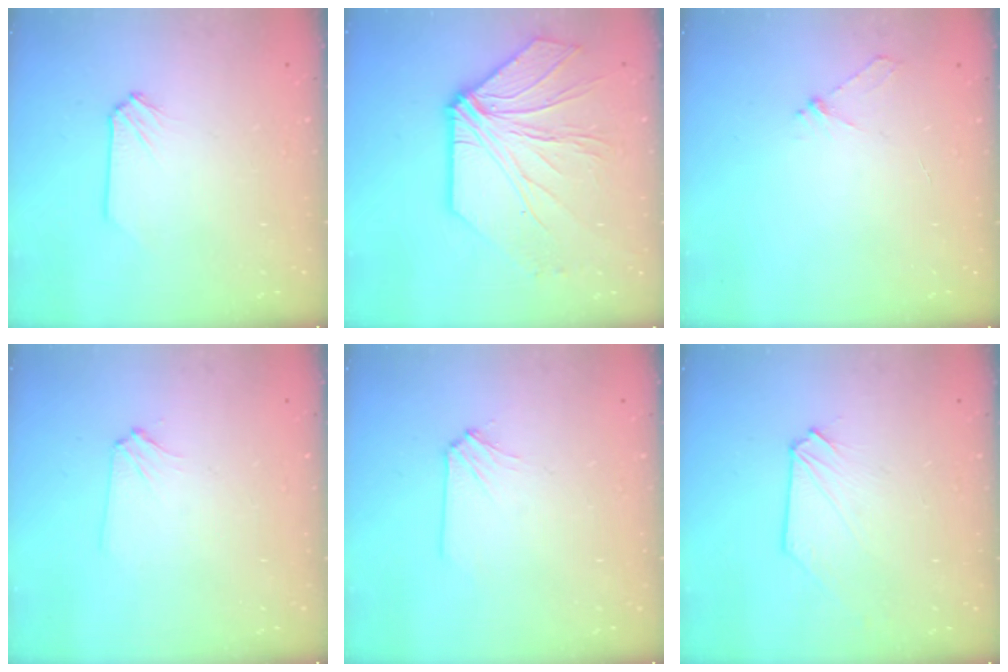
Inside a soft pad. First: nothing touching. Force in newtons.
{"total": 11.5, "press": 11.5, "slide": 1.0}
{"total": 3.2, "press": 3.1, "slide": 0.5}
{"total": 3.0, "press": 3.0, "slide": 0.4}
{"total": 2.1, "press": 2.1, "slide": 0.4}
{"total": 0.0}